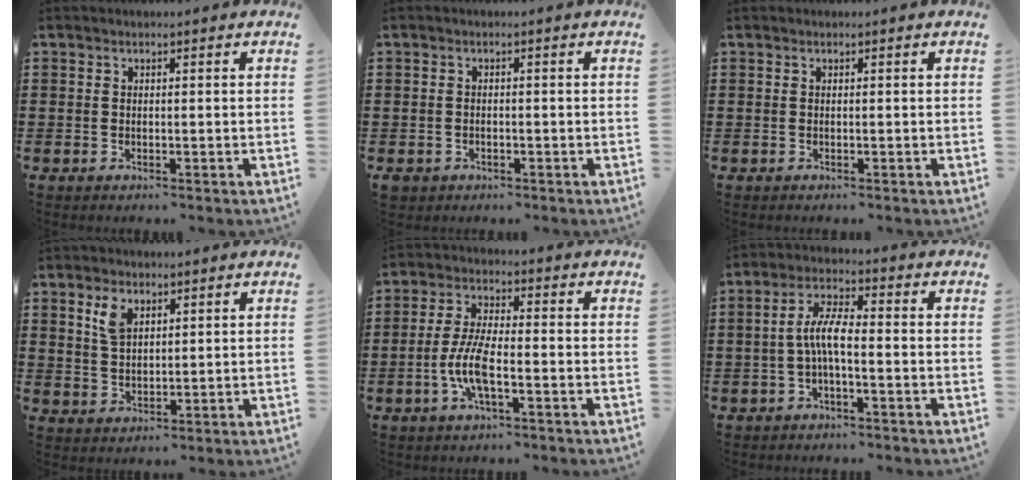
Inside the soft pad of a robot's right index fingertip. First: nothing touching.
{"total": 1.2, "force": [-0.8, 0.8, 0.2], "torque": [-0.009, 0.003, -0.018]}
{"total": 0.0}
{"total": 4.0, "force": [2.3, 2.2, 2.5], "torque": [-0.059, 0.006, 0.042]}
{"total": 6.8, "force": [-2.3, 2.0, 6.1], "torque": [-0.144, -0.011, -0.050]}
{"total": 5.7, "force": [-1.1, 1.6, 5.3], "torque": [-0.117, -0.001, -0.028]}